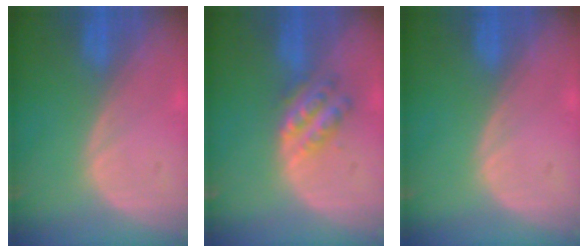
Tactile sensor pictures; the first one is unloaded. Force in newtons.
{"total": 5.4, "press": 4.9, "slide": 2.2}
{"total": 0.0}